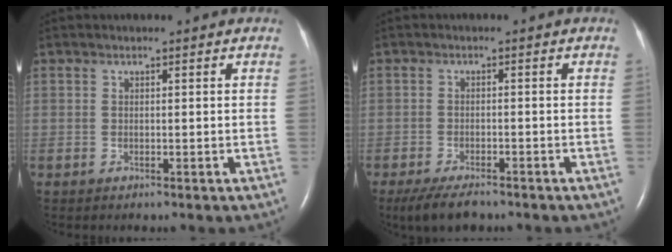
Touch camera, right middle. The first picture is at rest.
{"total": 5.5, "force": [-4.3, 1.5, 3.0], "torque": [-0.058, -0.010, -0.071]}